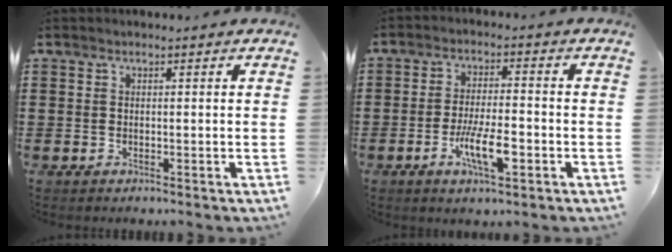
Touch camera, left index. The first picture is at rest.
{"total": 7.4, "force": [-2.7, 2.0, 6.6], "torque": [-0.132, -0.007, -0.050]}